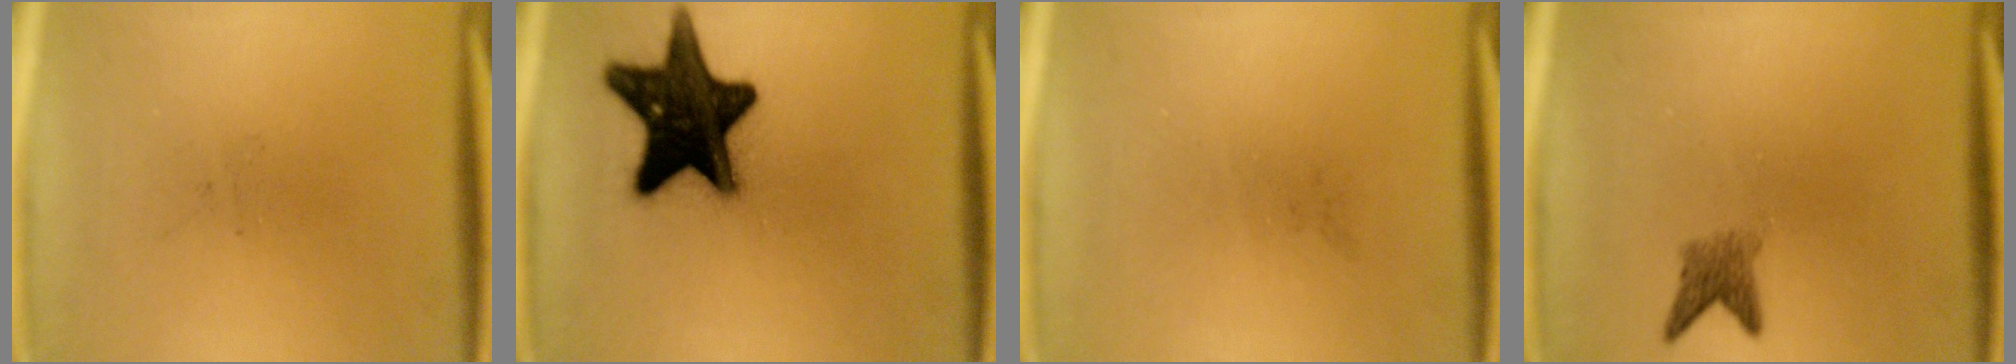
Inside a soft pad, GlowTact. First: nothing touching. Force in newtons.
{"total": 18.8}
{"total": 0.0}
{"total": 2.4}